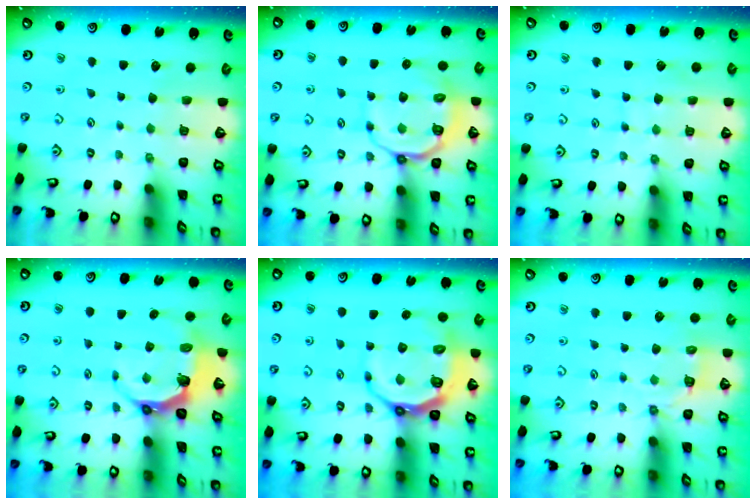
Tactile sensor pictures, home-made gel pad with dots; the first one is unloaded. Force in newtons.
{"total": 9.0, "press": 8.8, "slide": 2.1}
{"total": 5.8, "press": 5.8, "slide": 0.5}
{"total": 5.2, "press": 3.8, "slide": 3.5}
{"total": 9.7, "press": 8.9, "slide": 3.9}
{"total": 6.0, "press": 5.8, "slide": 1.7}